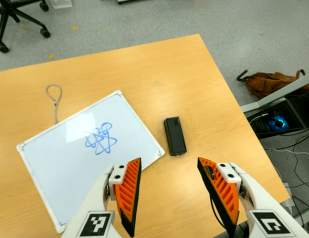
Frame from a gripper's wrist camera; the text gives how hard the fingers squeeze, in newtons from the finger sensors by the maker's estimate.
{"total": 0.0}